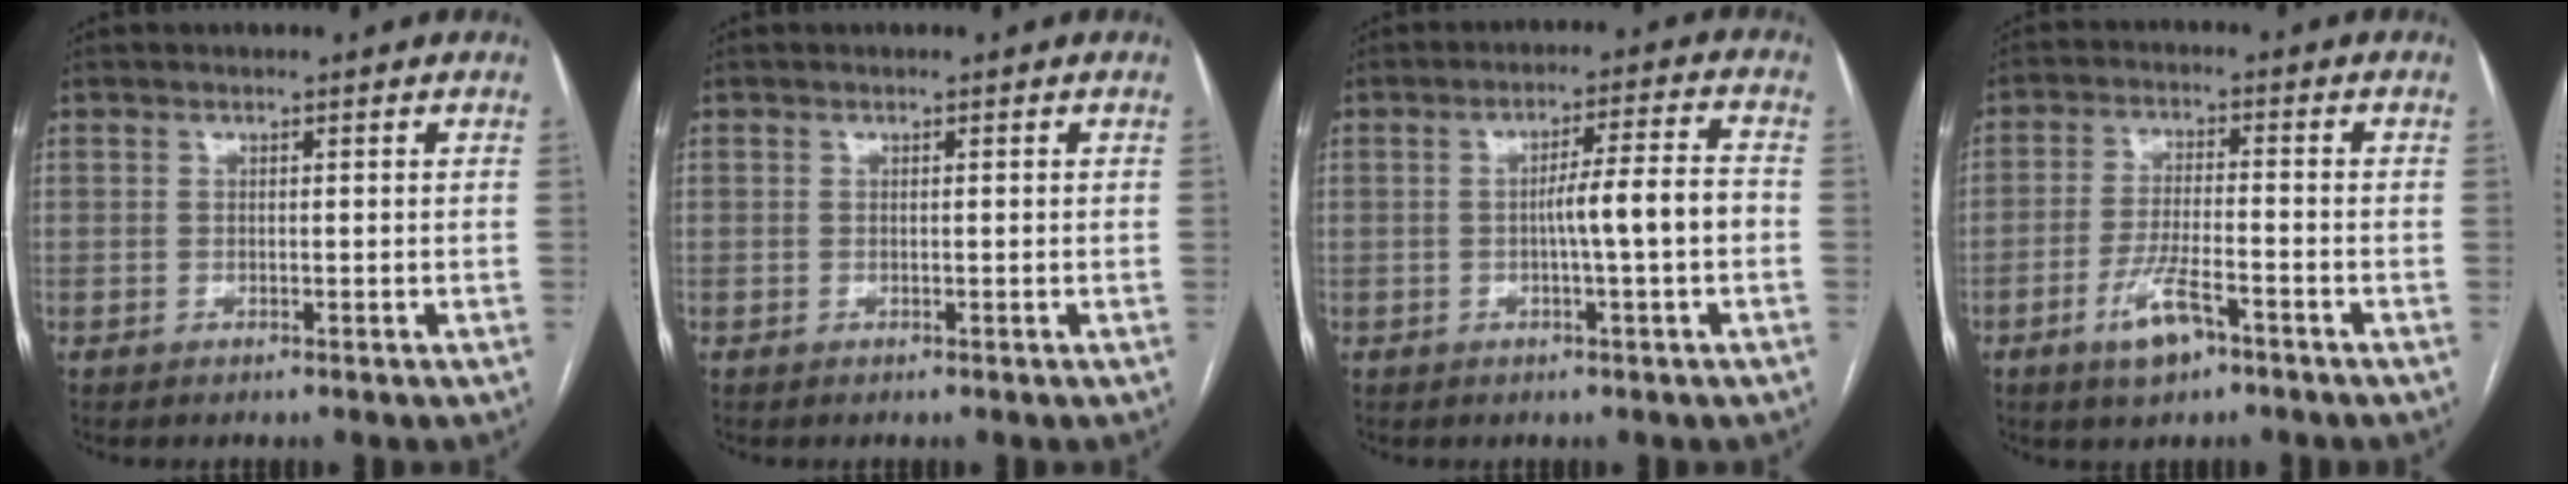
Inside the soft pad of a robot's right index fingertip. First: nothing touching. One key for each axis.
{"total": 0.0}
{"total": 6.9, "fx": -1.2, "fy": -0.2, "fz": 6.8, "tx": -0.109, "ty": 0.013, "tz": -0.017}
{"total": 6.9, "fx": -3.9, "fy": 1.7, "fz": 5.4, "tx": -0.108, "ty": -0.006, "tz": -0.067}